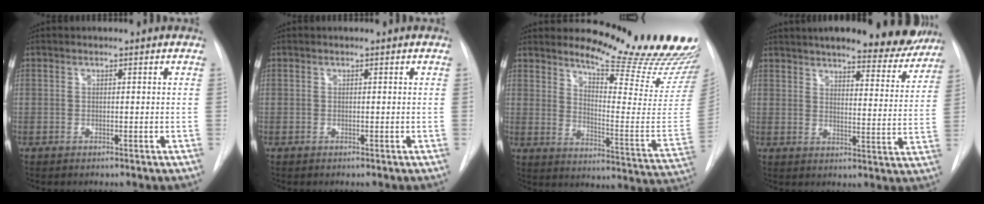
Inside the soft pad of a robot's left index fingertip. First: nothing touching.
{"total": 0.0}
{"total": 19.0, "force": [17.5, 0.5, 7.6], "torque": [-0.113, -0.132, 0.218]}
{"total": 20.3, "force": [17.6, 4.6, 8.9], "torque": [-0.126, -0.016, 0.212]}